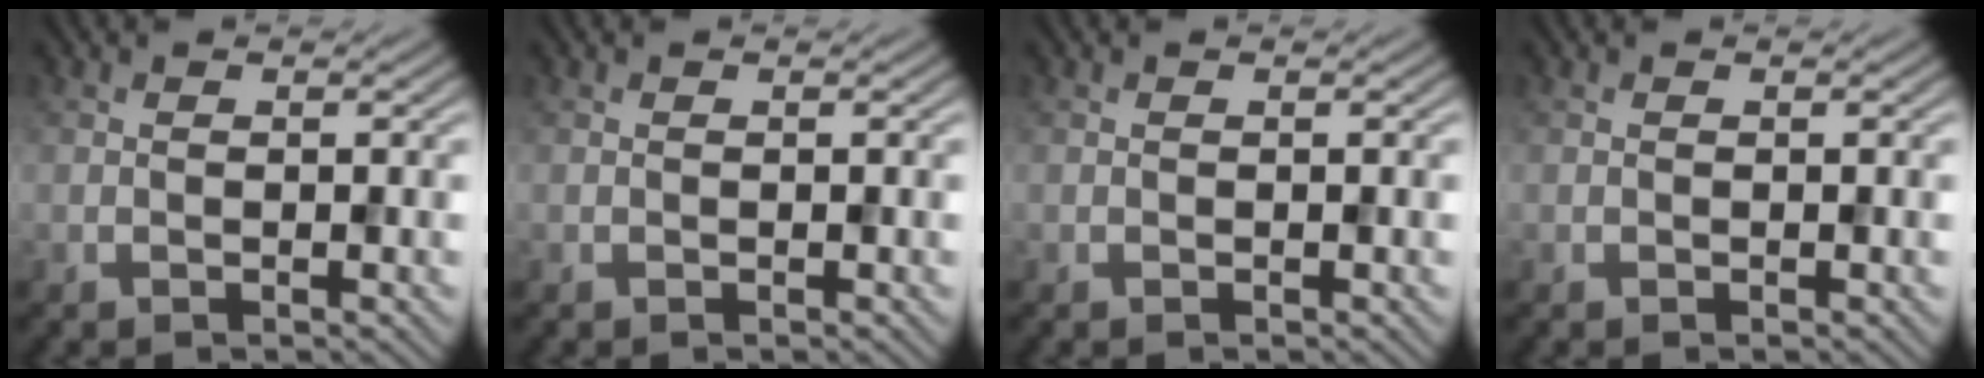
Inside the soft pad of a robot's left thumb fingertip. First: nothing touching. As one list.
[{"total": 0.0}, {"total": 0.0}, {"total": 0.0}]